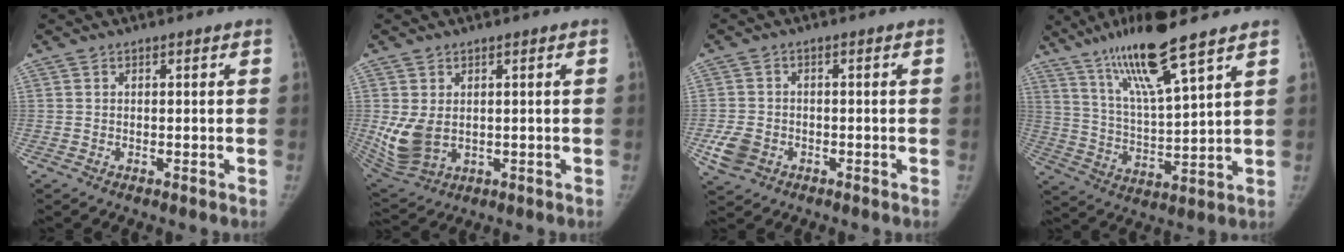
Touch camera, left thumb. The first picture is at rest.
{"total": 7.9, "force": [0.6, 5.5, 5.7], "torque": [-0.116, -0.016, 0.029]}
{"total": 4.8, "force": [-1.7, 3.8, 2.4], "torque": [-0.050, 0.005, -0.027]}
{"total": 15.1, "force": [10.4, 1.4, 10.8], "torque": [-0.194, -0.051, 0.199]}